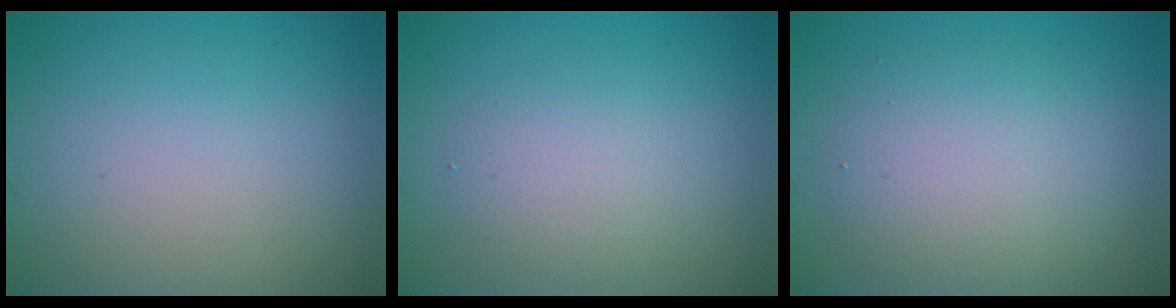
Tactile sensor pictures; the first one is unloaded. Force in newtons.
{"total": 2.6, "press": 2.6, "slide": 0.0}
{"total": 4.8, "press": 4.8, "slide": 0.4}